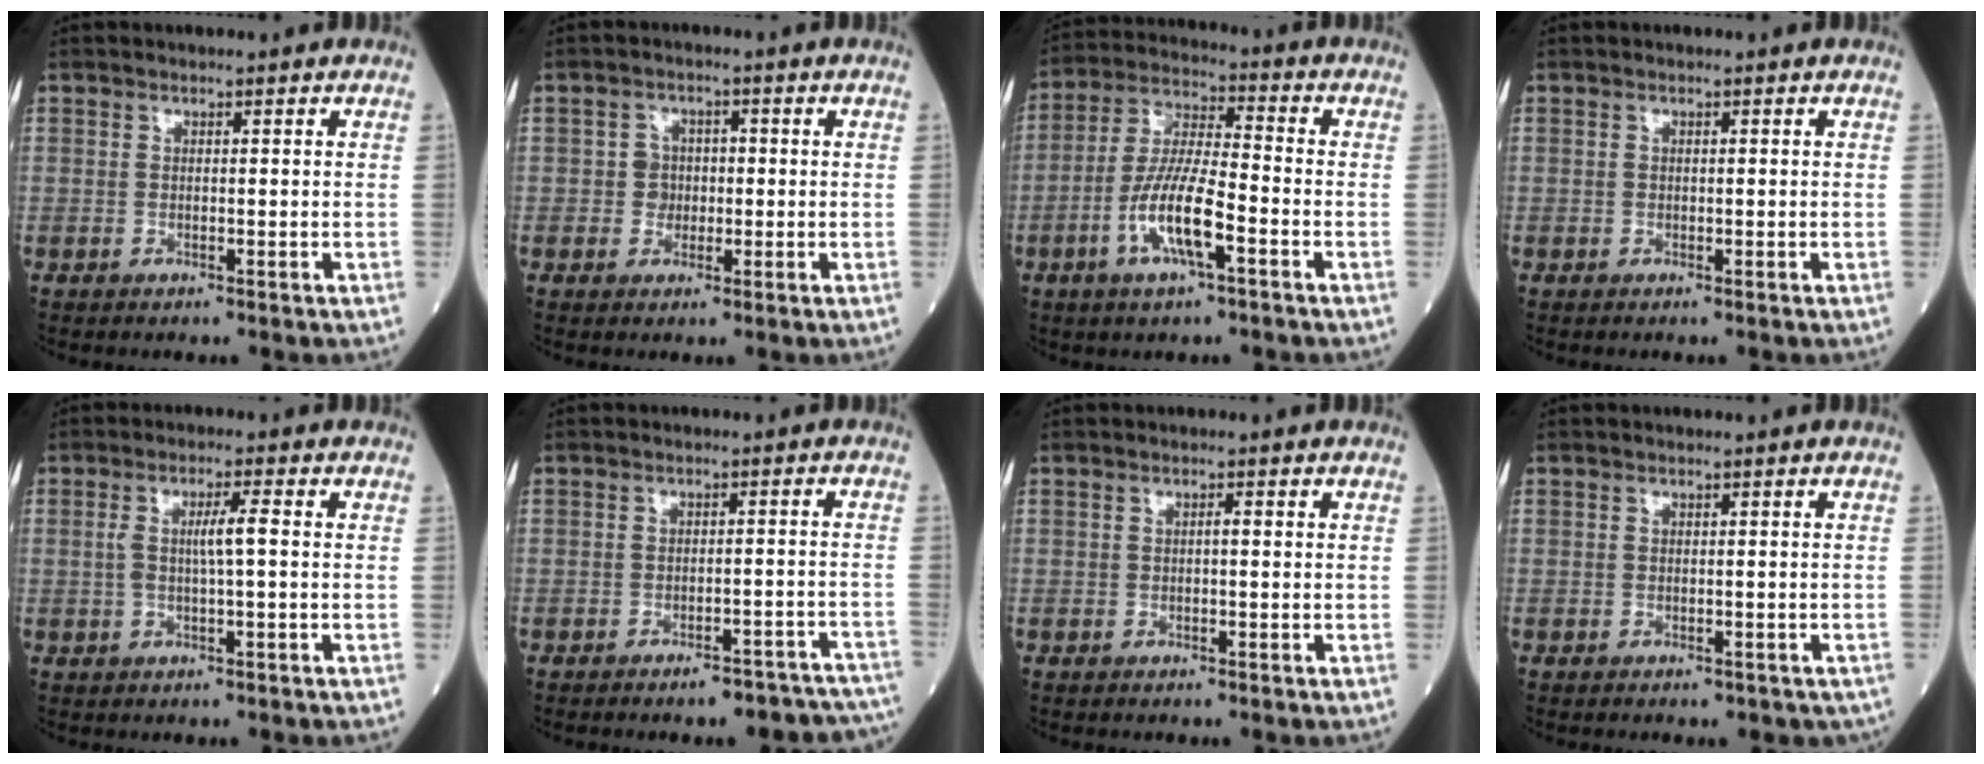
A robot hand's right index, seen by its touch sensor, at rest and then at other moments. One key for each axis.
{"total": 2.8, "fx": -0.4, "fy": 2.6, "fz": 1.1, "tx": -0.011, "ty": 0.006, "tz": -0.008}
{"total": 10.4, "fx": -4.0, "fy": 1.9, "fz": 9.5, "tx": -0.189, "ty": 0.000, "tz": -0.075}
{"total": 0.0}
{"total": 3.8, "fx": 0.2, "fy": 0.1, "fz": 3.8, "tx": -0.074, "ty": 0.005, "tz": 0.005}
{"total": 9.8, "fx": -8.8, "fy": 2.4, "fz": 3.6, "tx": -0.023, "ty": 0.023, "tz": -0.101}
{"total": 0.7, "fx": 0.0, "fy": 0.1, "fz": 0.7, "tx": -0.012, "ty": 0.001, "tz": 0.000}
{"total": 3.1, "fx": -2.3, "fy": 1.6, "fz": 1.3, "tx": -0.008, "ty": 0.000, "tz": -0.023}